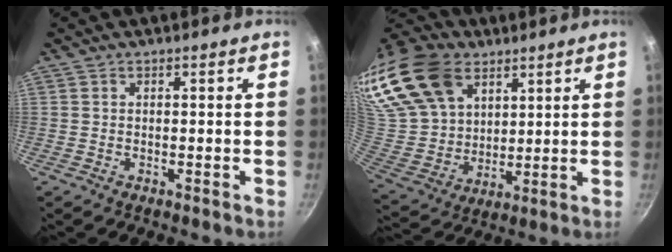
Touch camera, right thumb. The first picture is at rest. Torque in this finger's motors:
{"motor_torque": [2.03, 2.42, 0.41, 0.38, 0.48]}